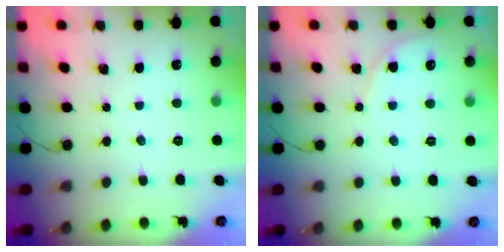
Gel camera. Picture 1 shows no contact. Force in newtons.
{"total": 5.2, "press": 5.2, "slide": 0.3}